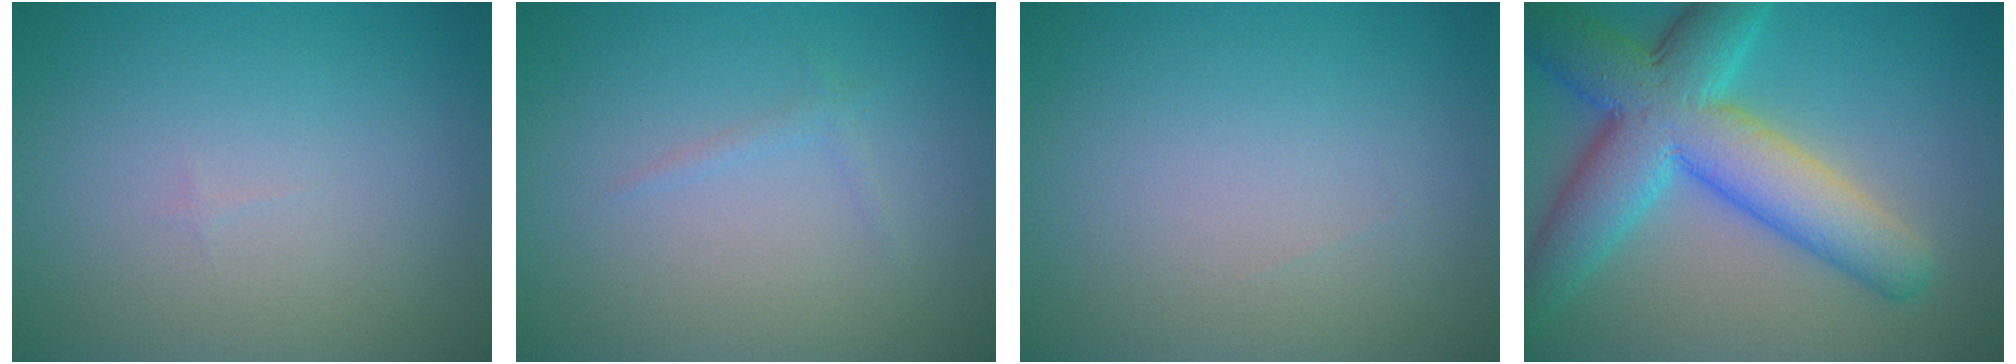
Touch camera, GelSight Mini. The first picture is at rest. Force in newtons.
{"total": 0.8, "press": 0.8, "slide": 0.0}
{"total": 0.0}
{"total": 10.2, "press": 10.2, "slide": 0.2}